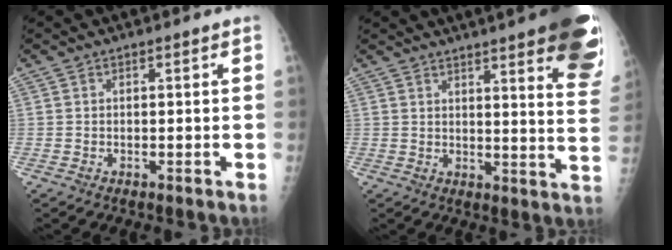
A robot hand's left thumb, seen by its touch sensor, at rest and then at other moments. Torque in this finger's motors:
{"motor_torque": [2.35, 1.88, 1.31, -0.76, 0.27]}